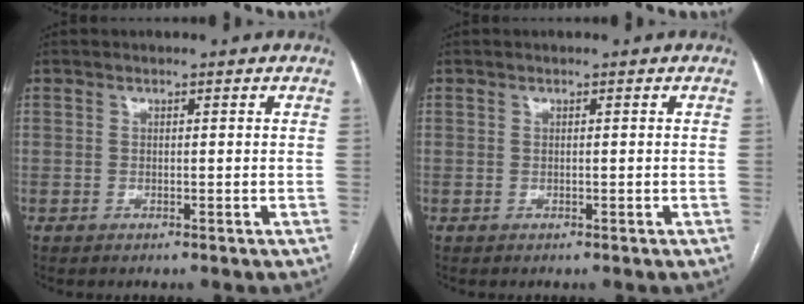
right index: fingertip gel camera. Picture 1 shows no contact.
{"total": 0.0}